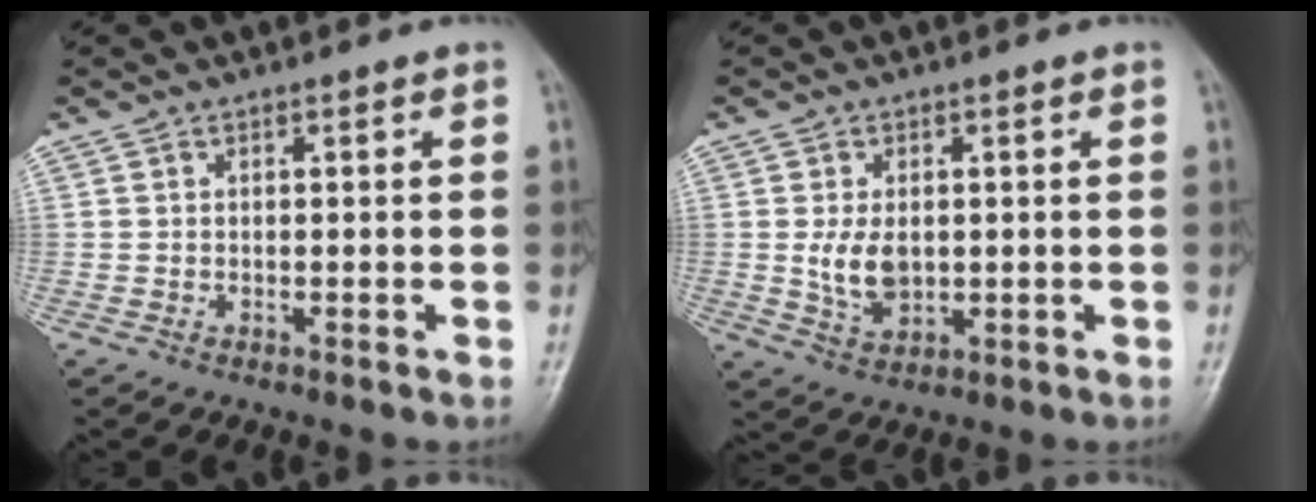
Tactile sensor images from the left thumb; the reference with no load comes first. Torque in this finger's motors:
{"motor_torque": [0.10, 0.78, 1.01, 0.20, 0.06]}